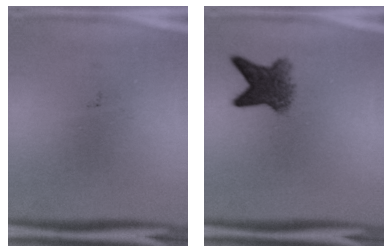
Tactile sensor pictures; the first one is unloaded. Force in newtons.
{"total": 6.0}